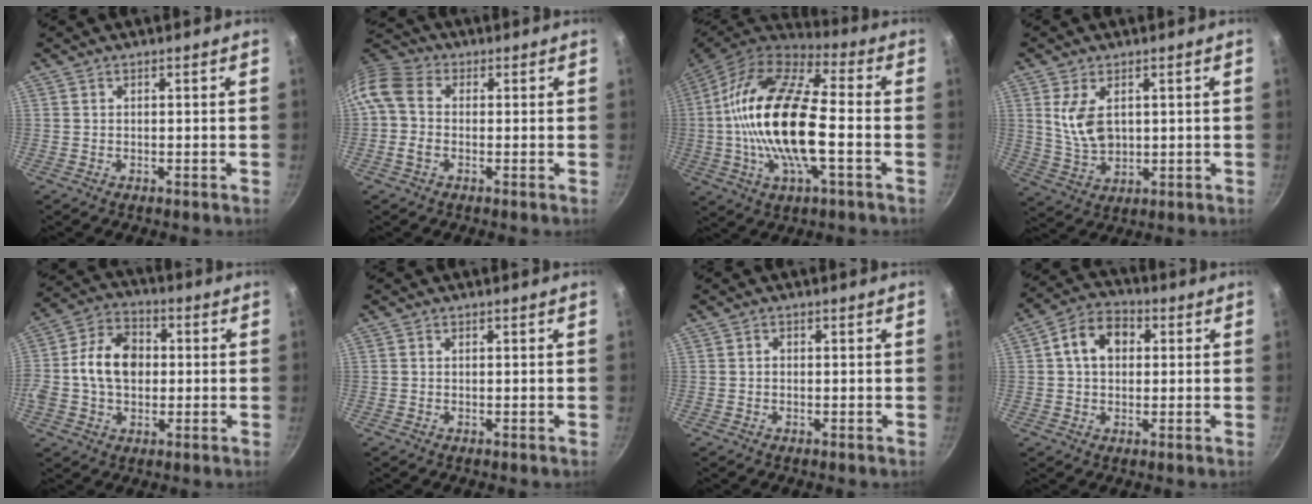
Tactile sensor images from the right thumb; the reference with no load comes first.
{"total": 9.2, "force": [-0.1, 6.6, 6.3], "torque": [-0.136, 0.025, -0.020]}
{"total": 22.1, "force": [-2.2, 8.8, 20.2], "torque": [-0.384, 0.027, -0.058]}
{"total": 8.1, "force": [2.1, 4.9, 6.2], "torque": [-0.107, -0.021, 0.050]}
{"total": 15.0, "force": [0.3, 11.0, 10.2], "torque": [-0.153, 0.027, -0.013]}
{"total": 0.0}
{"total": 0.8, "force": [0.0, 0.7, 0.4], "torque": [-0.008, 0.005, -0.001]}
{"total": 9.5, "force": [1.9, 6.9, 6.2], "torque": [-0.080, 0.020, 0.016]}